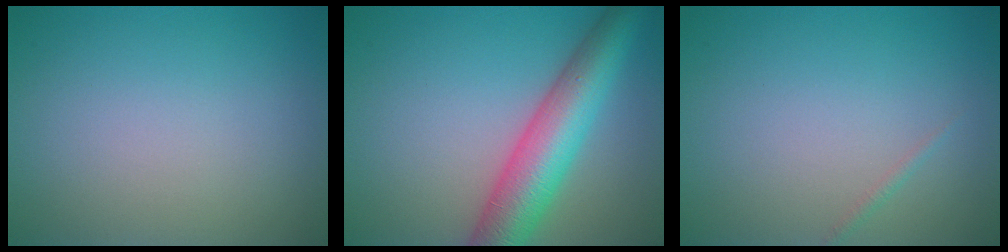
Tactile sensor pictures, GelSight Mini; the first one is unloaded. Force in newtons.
{"total": 7.7, "press": 7.7, "slide": 0.2}
{"total": 0.6, "press": 0.6, "slide": 0.0}